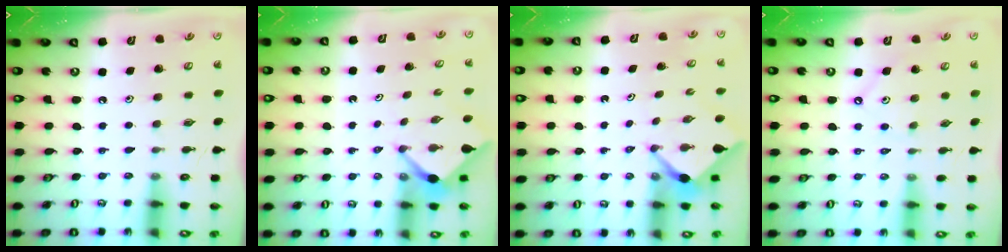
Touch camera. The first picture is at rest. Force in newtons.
{"total": 3.2, "press": 3.2, "slide": 0.3}
{"total": 2.6, "press": 2.6, "slide": 0.3}
{"total": 1.7, "press": 1.7, "slide": 0.3}